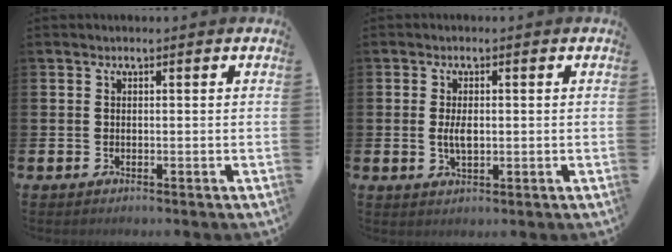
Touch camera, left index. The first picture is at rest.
{"total": 2.8, "force": [0.1, 1.3, 2.4], "torque": [-0.038, 0.000, -0.002]}